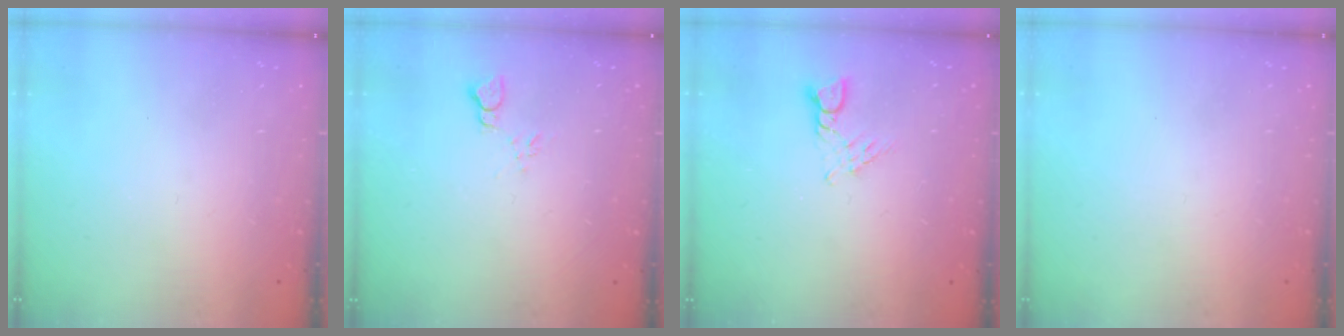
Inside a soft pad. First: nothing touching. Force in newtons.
{"total": 5.4, "press": 5.4, "slide": 0.7}
{"total": 3.0, "press": 3.0, "slide": 0.4}
{"total": 0.0}